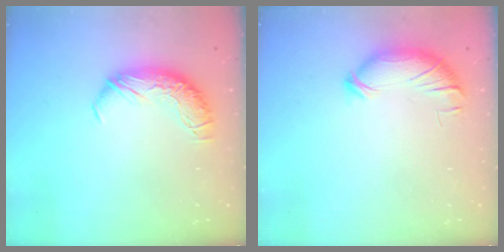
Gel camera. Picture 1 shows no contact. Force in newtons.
{"total": 3.5, "press": 3.3, "slide": 1.3}